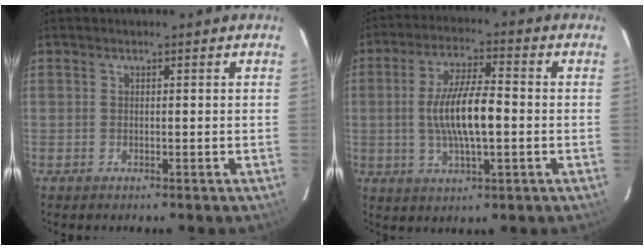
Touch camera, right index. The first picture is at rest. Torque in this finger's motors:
{"motor_torque": [1.48, -0.40, 0.85, 0.21]}